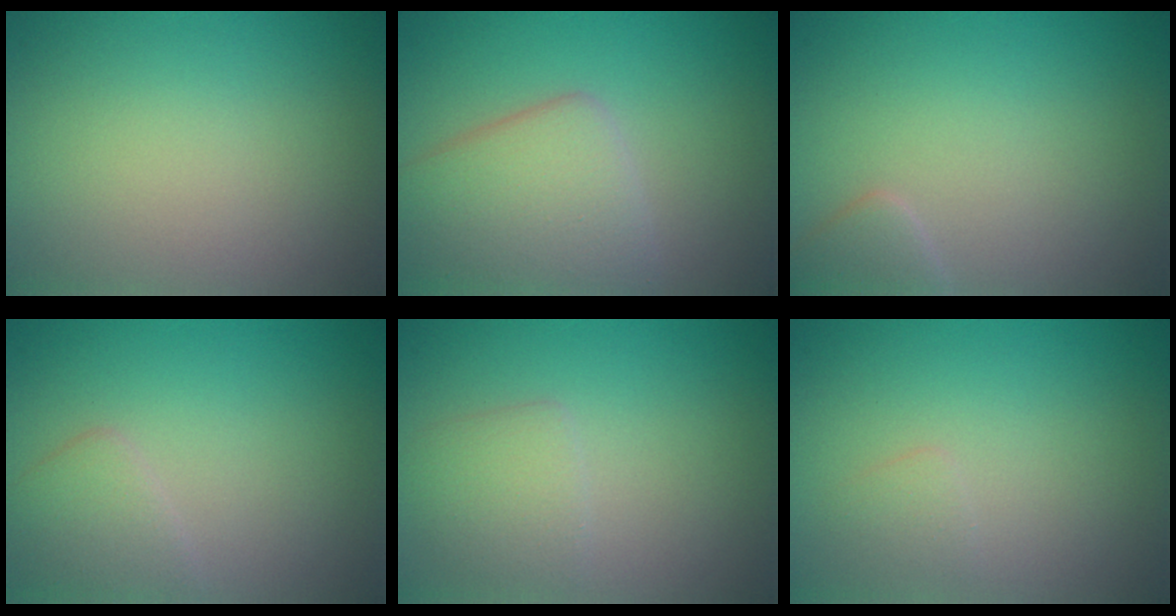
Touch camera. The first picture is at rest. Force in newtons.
{"total": 4.8, "press": 4.8, "slide": 0.2}
{"total": 1.5, "press": 1.5, "slide": 0.1}
{"total": 2.0, "press": 2.0, "slide": 0.0}
{"total": 1.9, "press": 1.9, "slide": 0.0}
{"total": 0.8, "press": 0.8, "slide": 0.1}